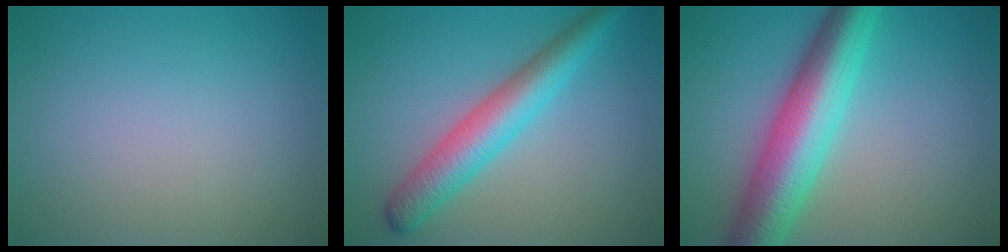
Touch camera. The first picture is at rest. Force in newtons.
{"total": 5.0, "press": 5.0, "slide": 0.1}
{"total": 8.8, "press": 8.8, "slide": 0.0}